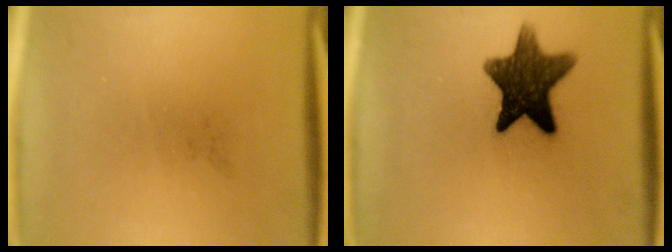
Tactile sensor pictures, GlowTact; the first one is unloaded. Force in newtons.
{"total": 12.5}